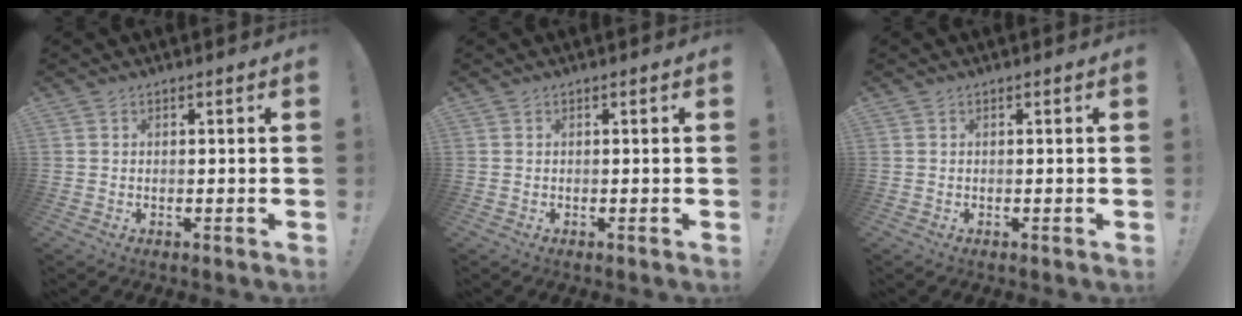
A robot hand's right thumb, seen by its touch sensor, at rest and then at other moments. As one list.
[{"total": 0.0}, {"total": 0.0}]